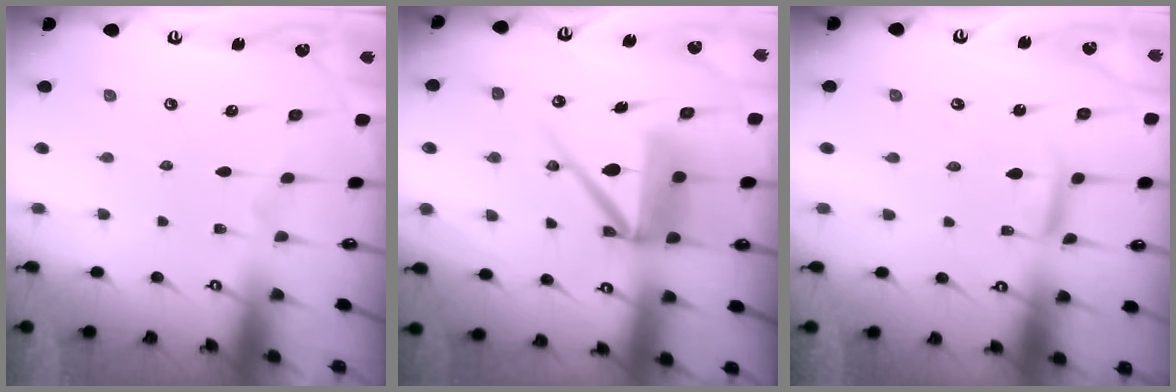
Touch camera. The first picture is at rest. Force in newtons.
{"total": 11.7, "press": 11.6, "slide": 1.5}
{"total": 5.0, "press": 4.9, "slide": 0.4}